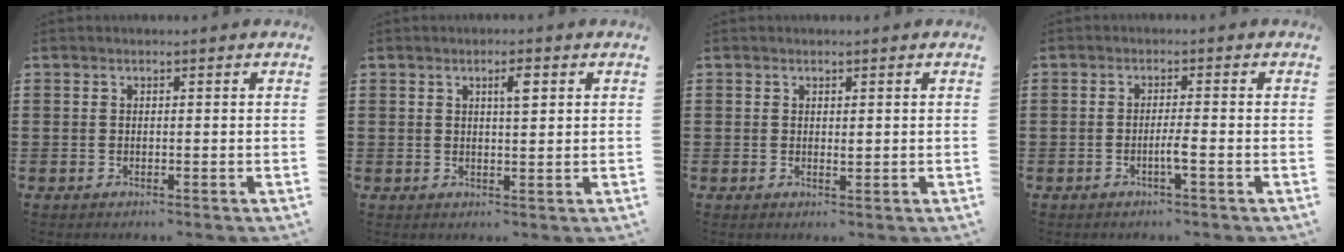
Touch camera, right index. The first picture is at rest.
{"total": 2.9, "force": [1.2, 0.6, 2.5], "torque": [-0.044, 0.003, 0.016]}
{"total": 0.8, "force": [0.3, 0.4, 0.6], "torque": [-0.012, 0.002, 0.005]}
{"total": 2.4, "force": [-1.0, -0.2, 2.2], "torque": [-0.038, -0.003, -0.019]}